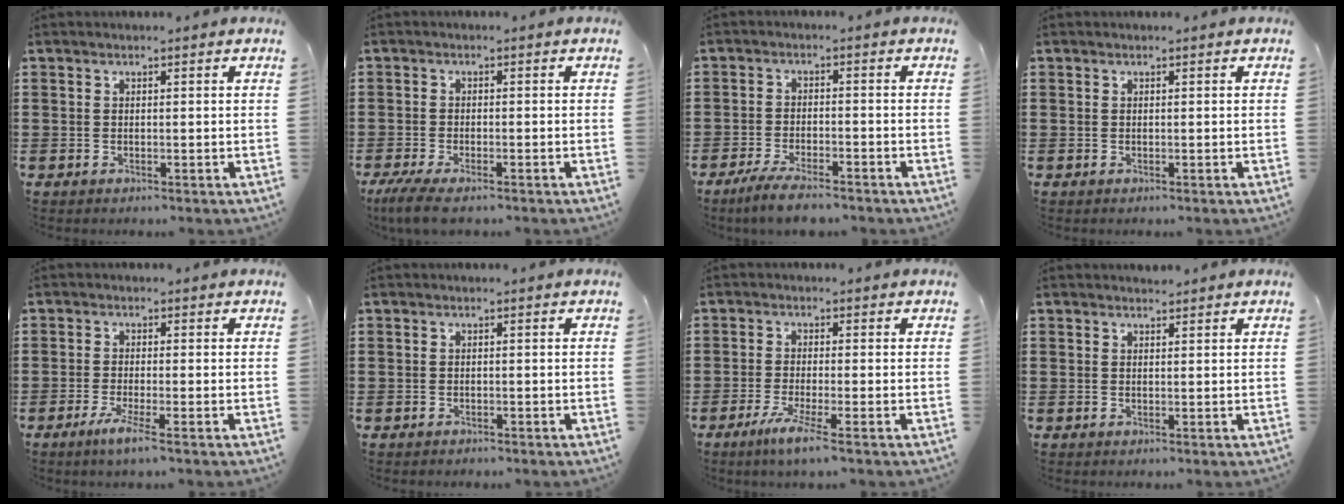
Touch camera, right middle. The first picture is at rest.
{"total": 3.5, "force": [-2.9, 0.4, 1.9], "torque": [-0.054, -0.014, -0.061]}
{"total": 4.6, "force": [-4.0, 0.5, 2.2], "torque": [-0.051, -0.007, -0.078]}
{"total": 0.0}
{"total": 3.3, "force": [-2.1, -0.1, 2.6], "torque": [-0.052, -0.011, -0.036]}
{"total": 0.7, "force": [-0.6, 0.3, -0.1], "torque": [0.000, 0.001, -0.014]}
{"total": 4.0, "force": [-2.4, -0.1, 3.2], "torque": [-0.068, -0.014, -0.044]}
{"total": 0.9, "force": [0.9, 0.2, -0.1], "torque": [-0.001, -0.001, 0.017]}